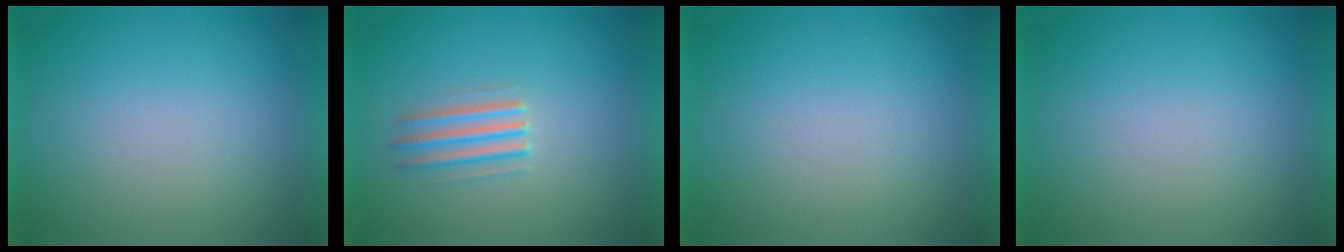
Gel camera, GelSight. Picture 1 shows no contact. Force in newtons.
{"total": 2.7}
{"total": 0.0}
{"total": 0.0}